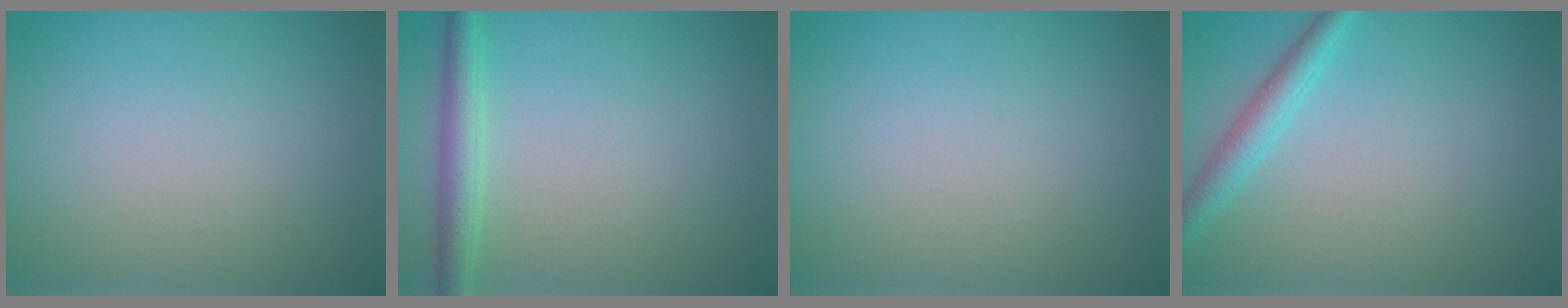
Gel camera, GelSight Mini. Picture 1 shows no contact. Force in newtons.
{"total": 2.4, "press": 2.4, "slide": 0.1}
{"total": 0.0}
{"total": 2.3, "press": 2.3, "slide": 0.1}